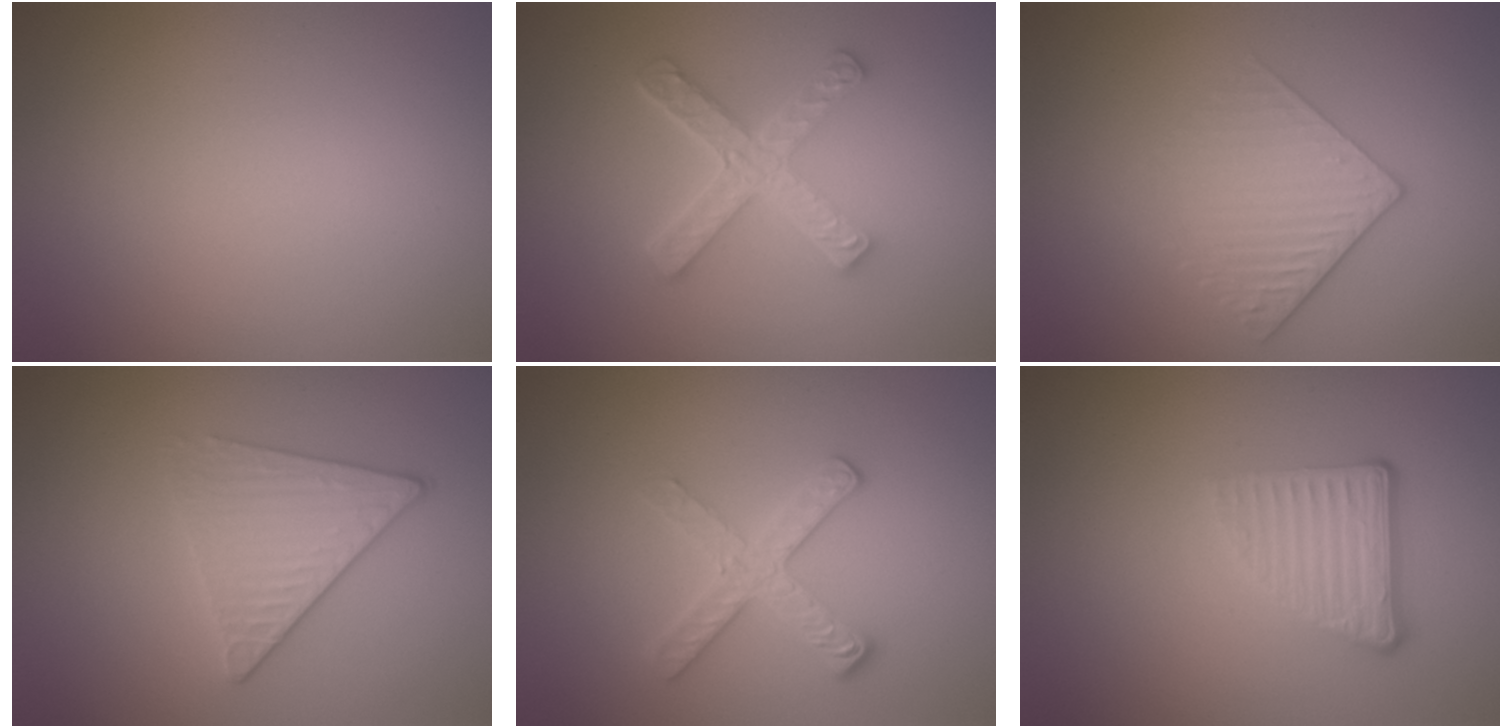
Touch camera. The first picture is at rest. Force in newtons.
{"total": 5.0, "press": 3.6, "slide": 3.5}
{"total": 2.9, "press": 2.6, "slide": 1.2}
{"total": 3.7, "press": 3.1, "slide": 2.0}
{"total": 2.6, "press": 2.4, "slide": 0.9}
{"total": 3.8, "press": 2.5, "slide": 2.8}